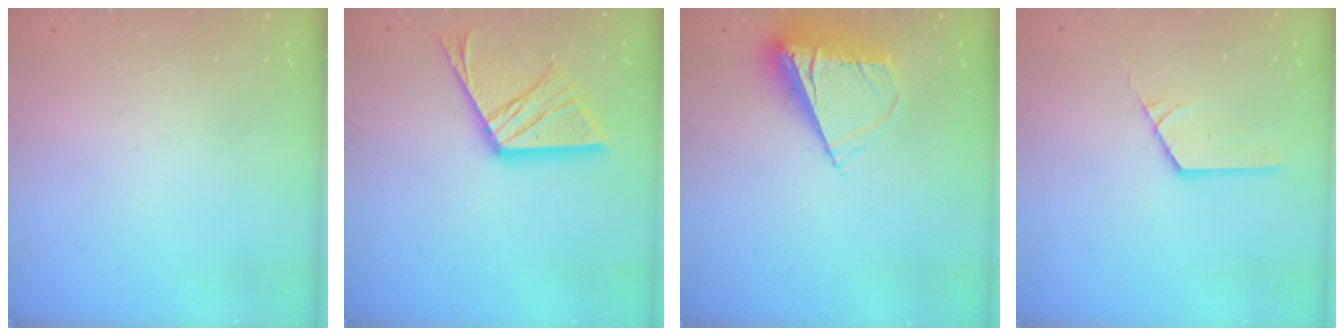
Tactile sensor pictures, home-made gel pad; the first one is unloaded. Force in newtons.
{"total": 15.3, "press": 15.2, "slide": 1.5}
{"total": 9.1, "press": 9.1, "slide": 1.0}
{"total": 2.4, "press": 2.3, "slide": 0.3}